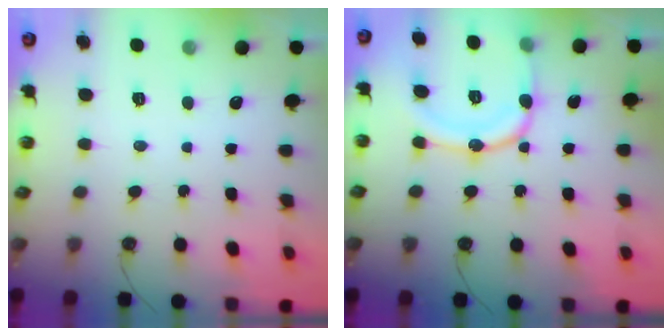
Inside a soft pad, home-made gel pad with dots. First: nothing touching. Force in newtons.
{"total": 15.2, "press": 15.2, "slide": 1.3}